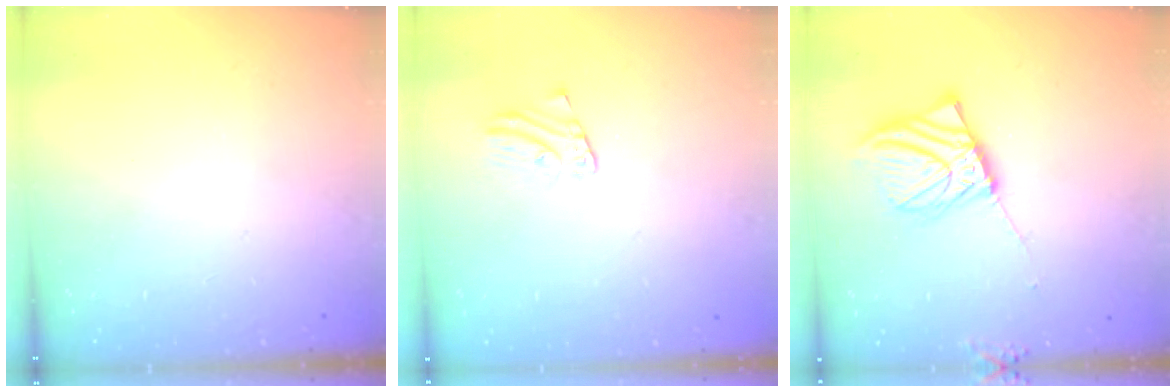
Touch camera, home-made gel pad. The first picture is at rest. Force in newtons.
{"total": 1.6, "press": 1.6, "slide": 0.1}
{"total": 10.2, "press": 10.1, "slide": 1.5}